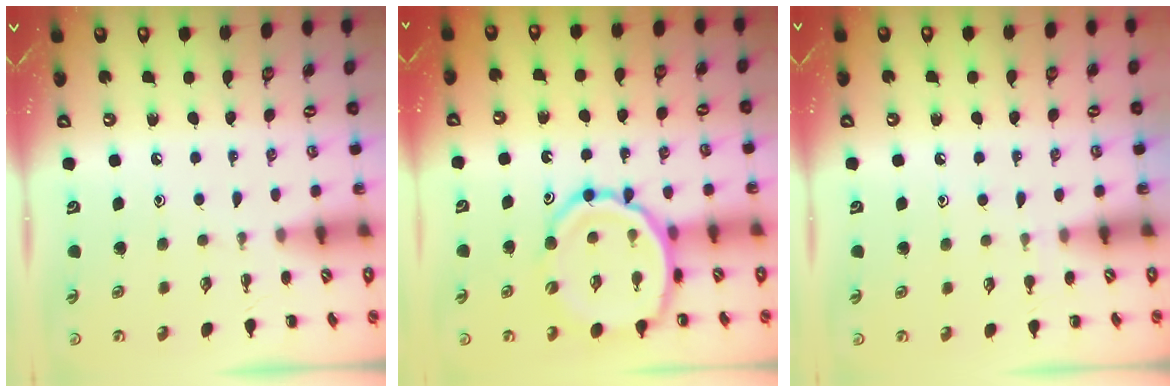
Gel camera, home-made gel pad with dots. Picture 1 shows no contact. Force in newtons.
{"total": 13.4, "press": 13.0, "slide": 3.0}
{"total": 4.6, "press": 4.4, "slide": 1.5}